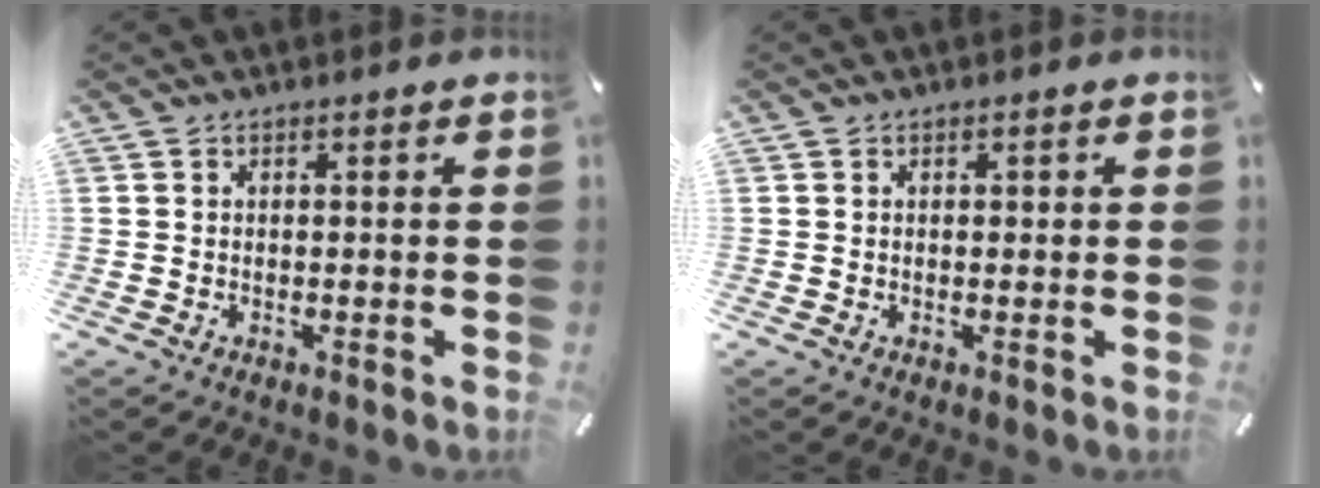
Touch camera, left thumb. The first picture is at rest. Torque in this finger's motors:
{"motor_torque": [0.31, 0.24, 0.22, -0.13, 0.00]}